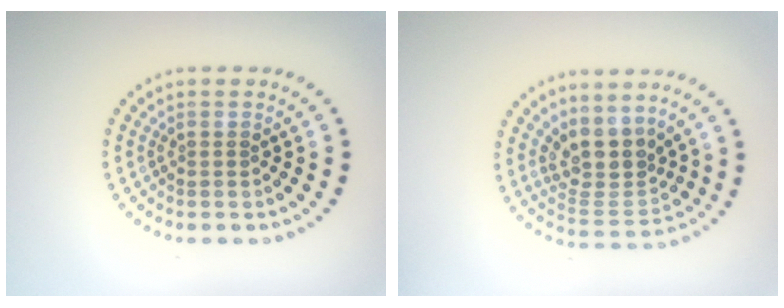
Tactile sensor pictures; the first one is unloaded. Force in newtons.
{"total": 4.0, "press": 3.1, "slide": 2.5}